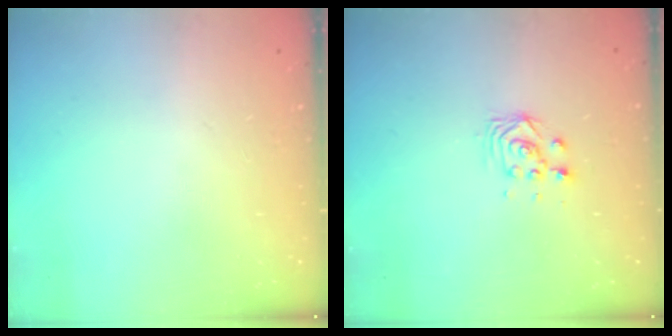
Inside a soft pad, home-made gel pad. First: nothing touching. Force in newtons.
{"total": 3.0, "press": 3.0, "slide": 0.2}